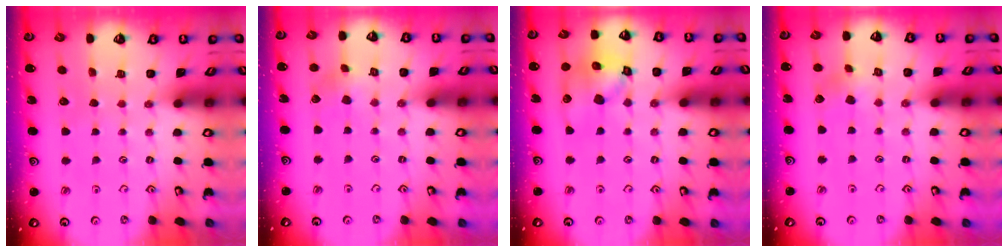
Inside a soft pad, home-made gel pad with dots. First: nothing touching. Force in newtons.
{"total": 3.6, "press": 3.6, "slide": 0.4}
{"total": 13.5, "press": 13.3, "slide": 2.0}
{"total": 3.1, "press": 3.0, "slide": 0.5}